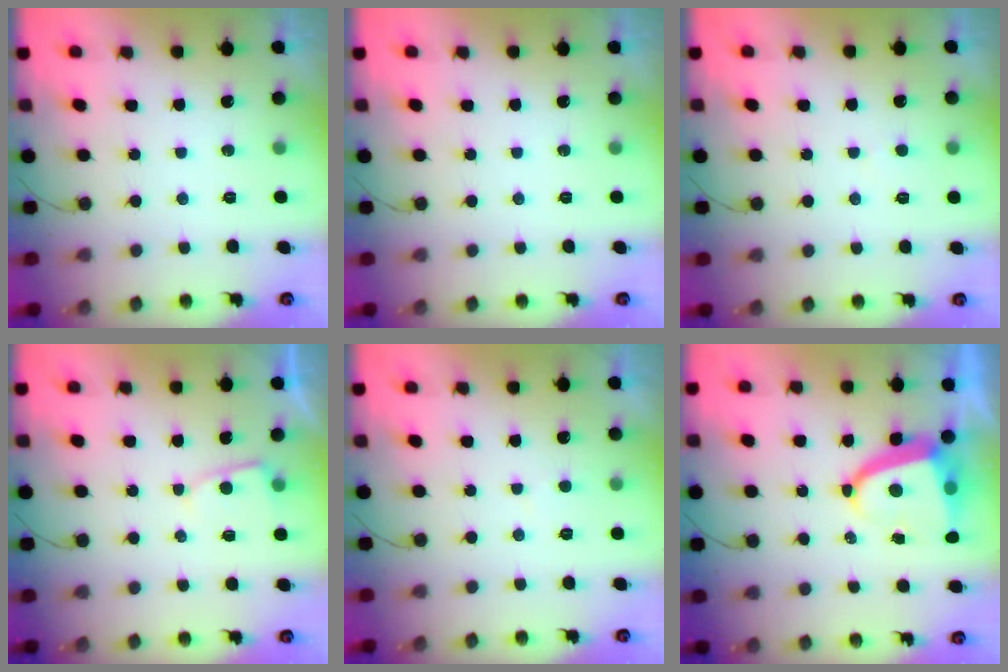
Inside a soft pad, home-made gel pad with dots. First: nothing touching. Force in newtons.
{"total": 0.0}
{"total": 2.4, "press": 2.4, "slide": 0.2}
{"total": 2.6, "press": 2.6, "slide": 0.2}
{"total": 2.4, "press": 2.4, "slide": 0.4}
{"total": 7.4, "press": 7.4, "slide": 0.9}